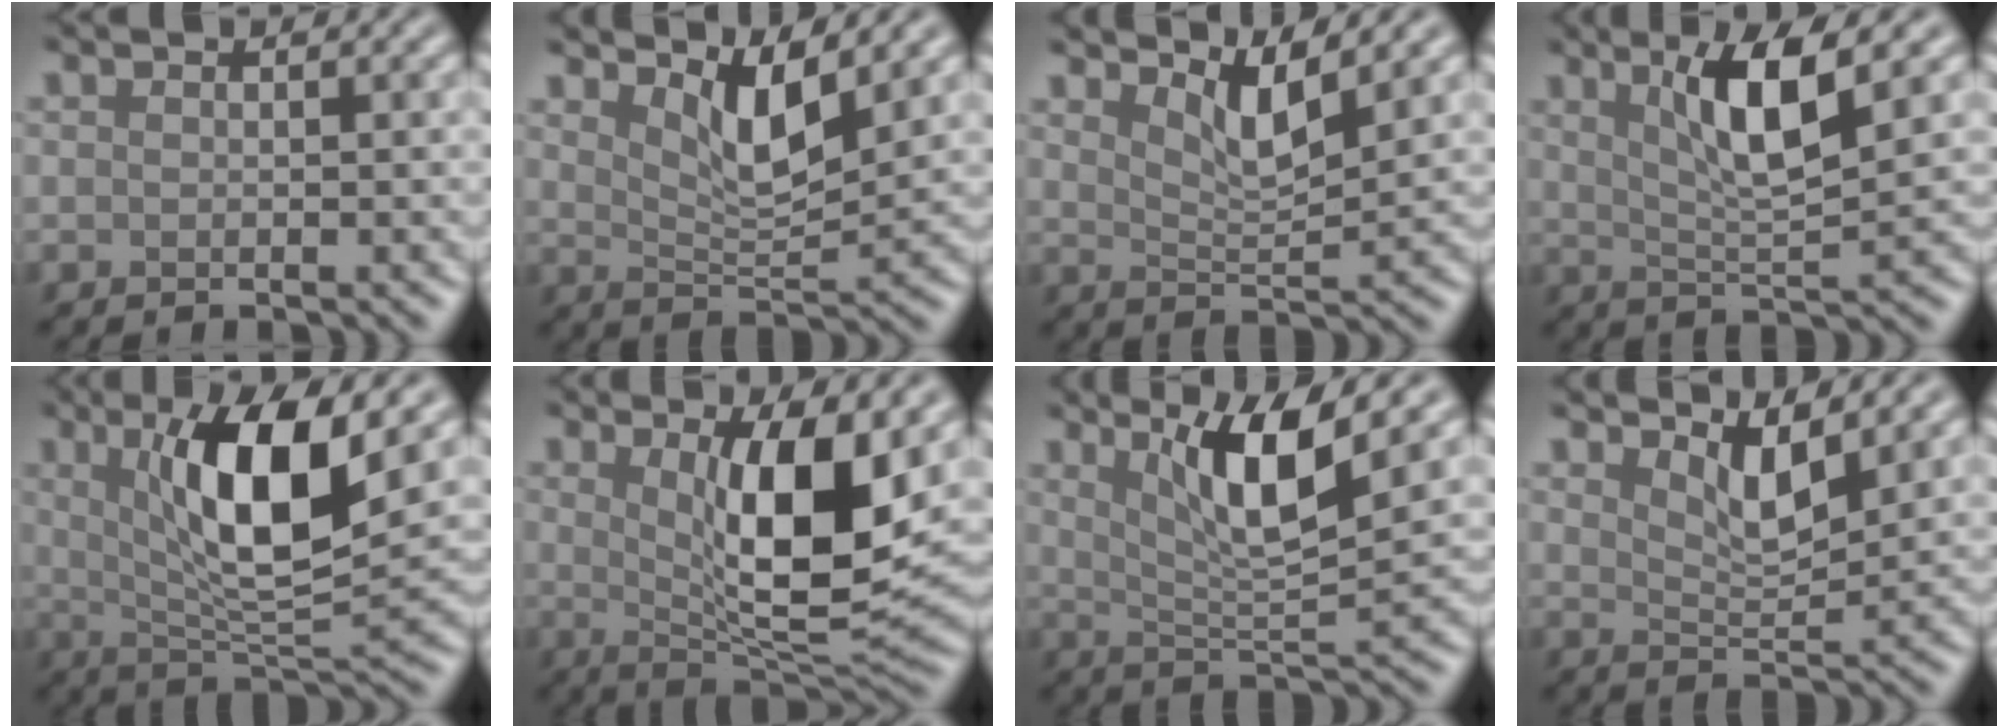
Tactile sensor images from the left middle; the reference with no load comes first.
{"total": 4.2, "force": [2.6, 1.1, 3.1], "torque": [-0.062, -0.009, 0.048]}
{"total": 3.4, "force": [2.5, 0.5, 2.2], "torque": [-0.045, -0.006, 0.046]}
{"total": 5.9, "force": [2.4, 0.9, 5.3], "torque": [-0.093, 0.001, 0.045]}
{"total": 9.0, "force": [2.7, 2.3, 8.3], "torque": [-0.135, -0.008, 0.051]}
{"total": 9.0, "force": [1.9, 2.6, 8.4], "torque": [-0.134, -0.018, 0.040]}
{"total": 6.3, "force": [3.0, 1.1, 5.5], "torque": [-0.095, -0.002, 0.056]}
{"total": 3.3, "force": [2.3, 0.7, 2.2], "torque": [-0.045, -0.007, 0.042]}